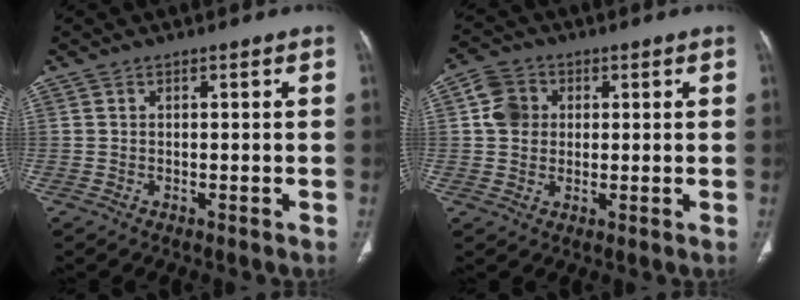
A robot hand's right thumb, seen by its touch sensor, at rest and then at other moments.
{"total": 6.1, "force": [1.2, 5.3, 2.7], "torque": [-0.038, 0.006, 0.017]}